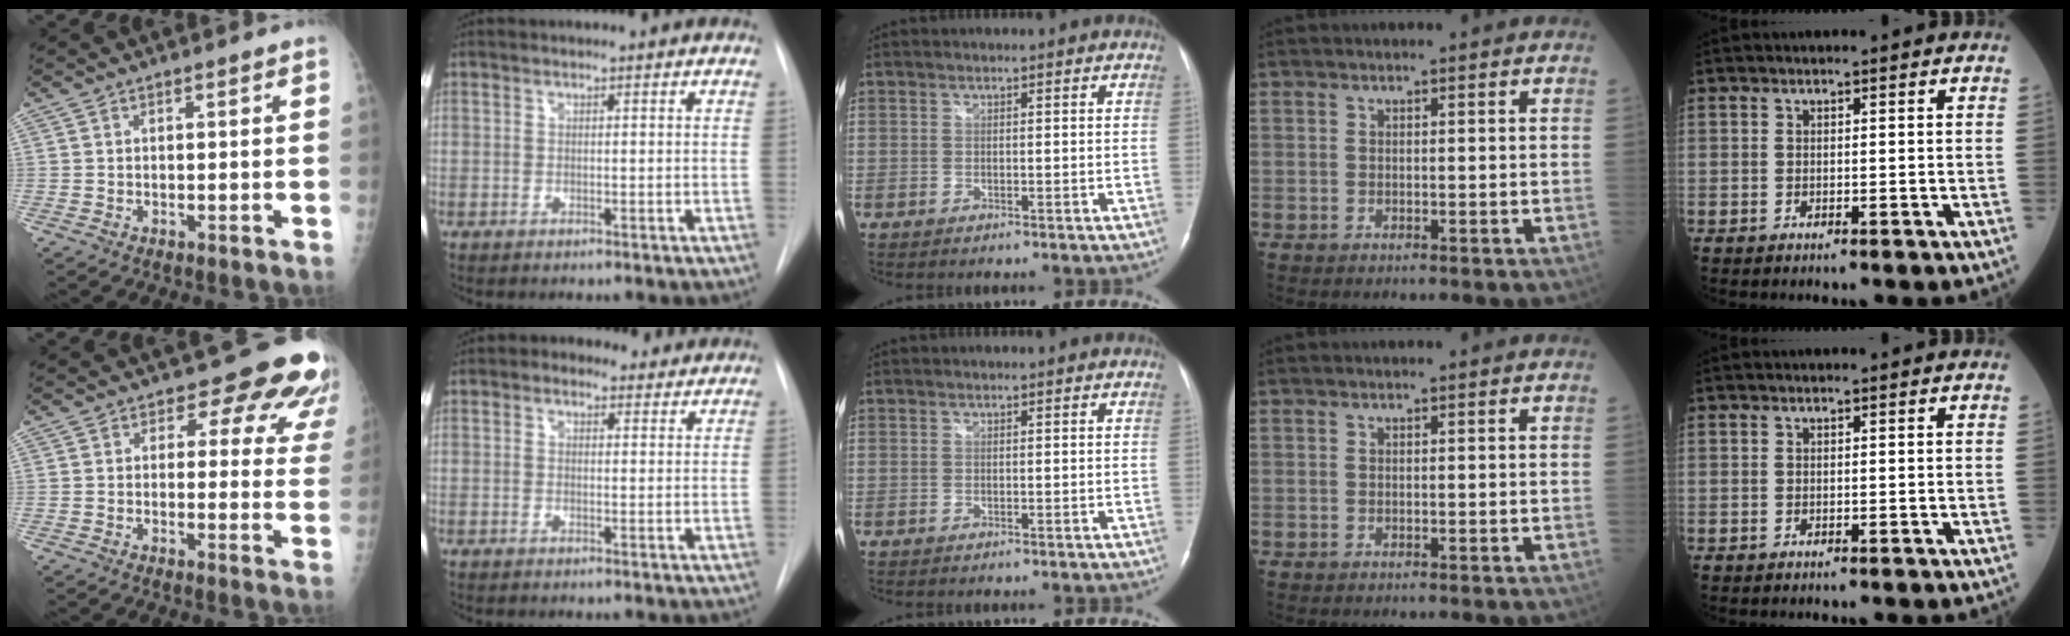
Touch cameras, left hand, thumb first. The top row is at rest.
{"thumb": {"total": 12.2, "force": [9.2, 6.4, 4.9], "torque": [0.008, -0.042, 0.073]}, "index": {"total": 3.9, "force": [2.7, 2.6, 1.3], "torque": [-0.016, 0.013, 0.034]}}